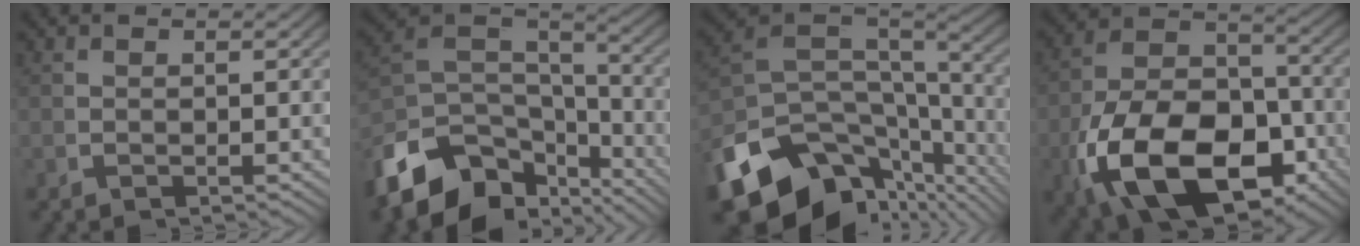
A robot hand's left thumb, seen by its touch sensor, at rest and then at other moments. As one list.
[{"total": 13.5, "force": [-3.7, 9.2, 9.2], "torque": [-0.190, -0.039, -0.048]}, {"total": 16.8, "force": [-5.2, 10.8, 11.7], "torque": [-0.230, -0.054, -0.059]}, {"total": 19.2, "force": [-5.1, 12.7, 13.4], "torque": [-0.280, -0.091, -0.042]}]